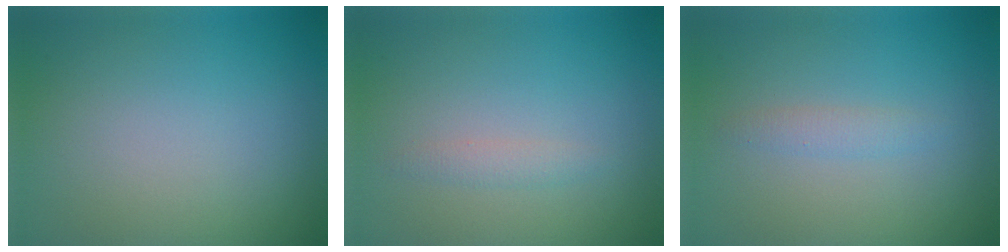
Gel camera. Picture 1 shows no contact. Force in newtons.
{"total": 1.0, "press": 1.0, "slide": 0.0}
{"total": 1.2, "press": 1.2, "slide": 0.0}